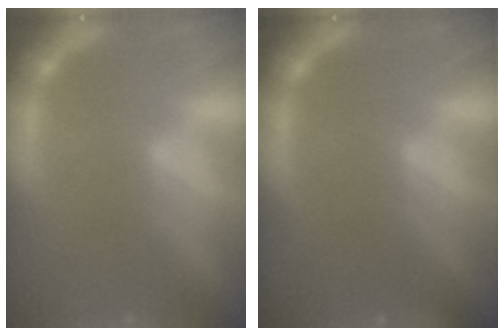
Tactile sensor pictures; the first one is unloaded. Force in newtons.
{"total": 2.4}